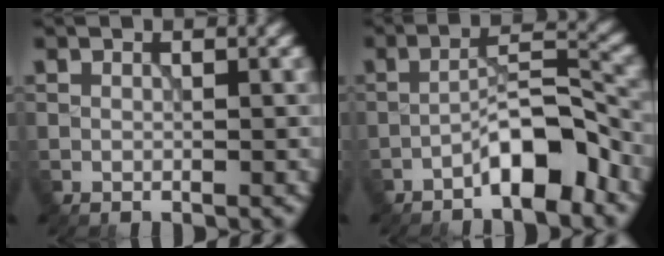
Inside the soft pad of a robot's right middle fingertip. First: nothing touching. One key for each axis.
{"total": 5.4, "fx": -3.4, "fy": 1.3, "fz": 4.0, "tx": -0.060, "ty": 0.019, "tz": -0.064}